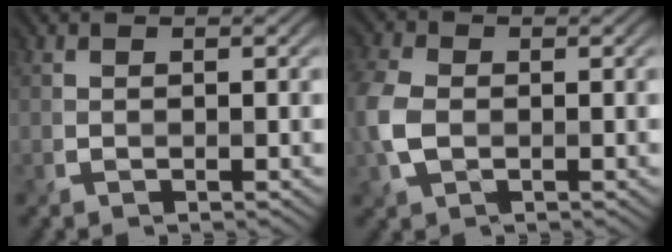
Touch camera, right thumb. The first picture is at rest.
{"total": 5.5, "force": [-0.9, 3.9, 3.8], "torque": [-0.113, -0.004, -0.025]}